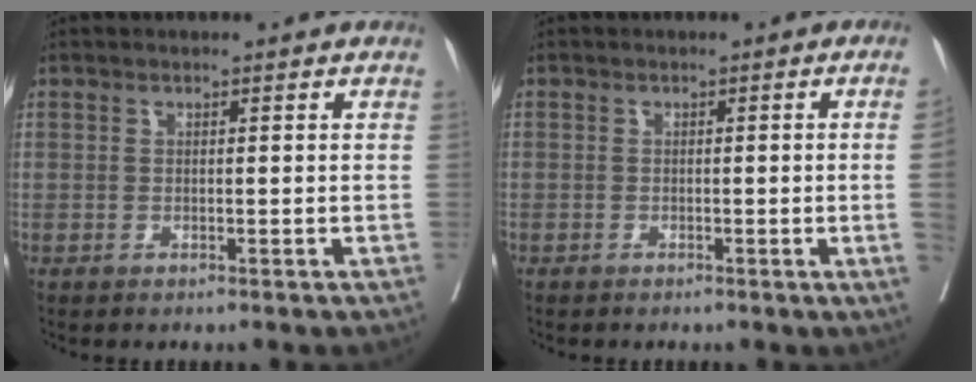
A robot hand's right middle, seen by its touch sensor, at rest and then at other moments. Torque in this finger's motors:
{"motor_torque": [0.36, -0.37, -1.06, -0.21]}